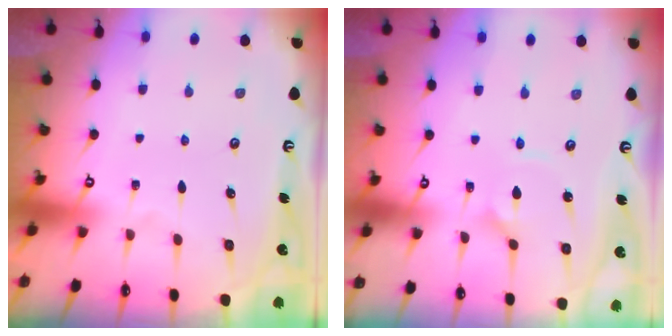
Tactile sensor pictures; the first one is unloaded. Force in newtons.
{"total": 2.3, "press": 2.2, "slide": 0.7}